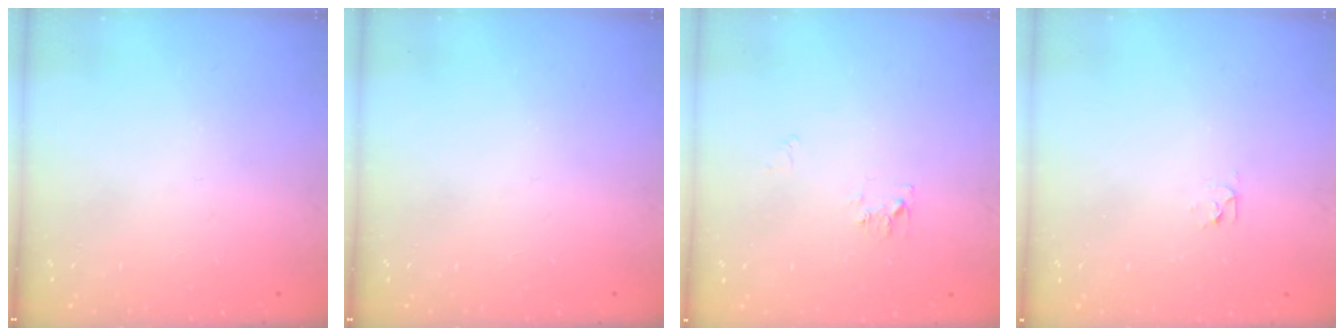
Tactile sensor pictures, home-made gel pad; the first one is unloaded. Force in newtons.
{"total": 0.0}
{"total": 7.0, "press": 7.0, "slide": 0.5}
{"total": 2.3, "press": 2.3, "slide": 0.2}